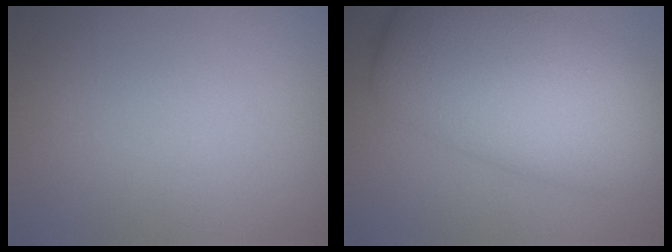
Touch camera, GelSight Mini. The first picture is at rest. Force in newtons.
{"total": 11.2, "press": 11.2, "slide": 0.3}